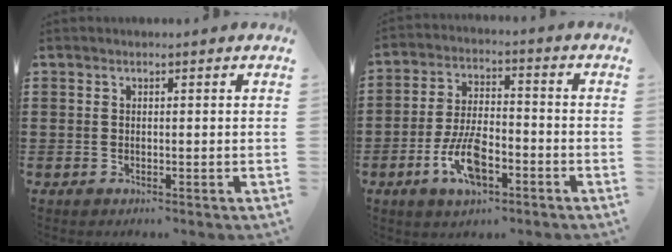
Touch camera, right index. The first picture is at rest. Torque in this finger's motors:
{"motor_torque": [2.14, 0.00, 0.48, 0.09]}